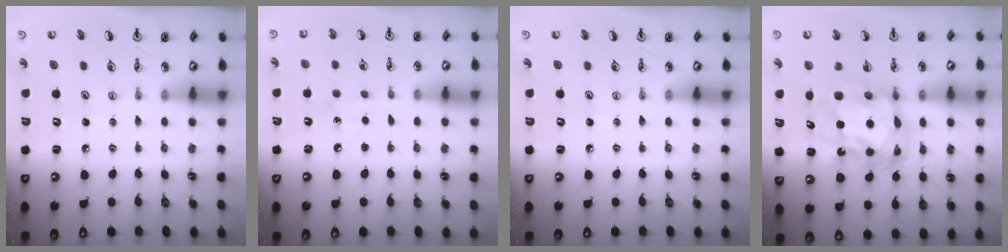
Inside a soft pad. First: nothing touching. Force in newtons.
{"total": 6.4, "press": 6.4, "slide": 0.8}
{"total": 0.0}
{"total": 14.2, "press": 14.1, "slide": 1.5}